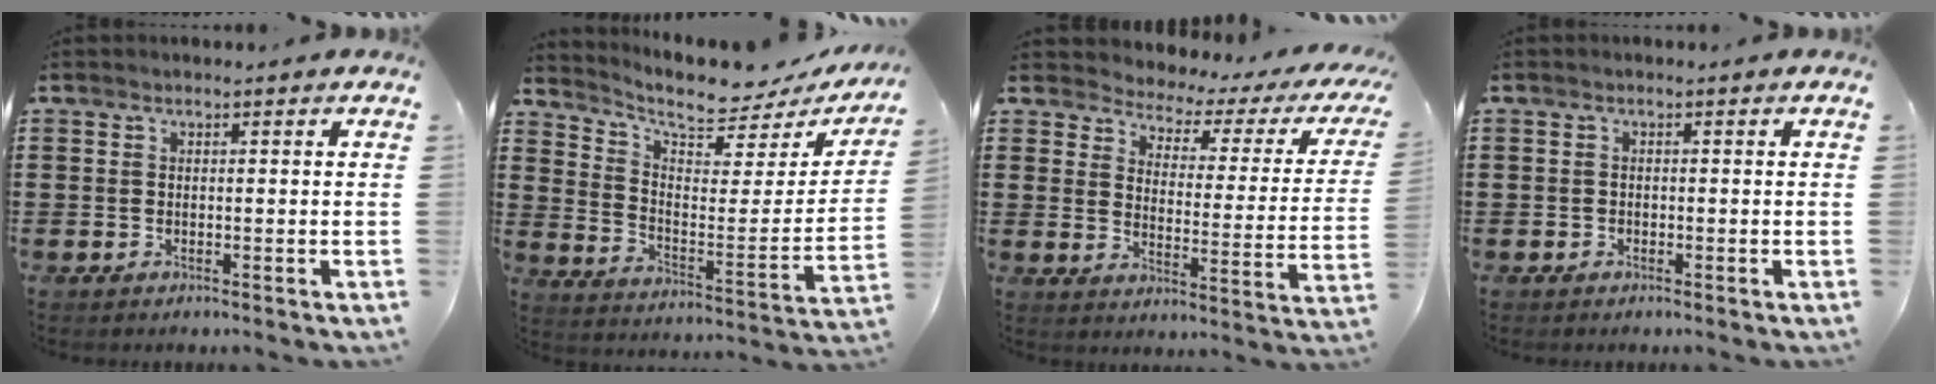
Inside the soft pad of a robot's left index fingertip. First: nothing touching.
{"total": 7.0, "force": [6.3, 1.3, 2.8], "torque": [-0.072, -0.054, 0.103]}
{"total": 2.3, "force": [1.9, 0.9, 1.0], "torque": [-0.039, -0.022, 0.020]}
{"total": 0.5, "force": [-0.5, 0.3, -0.1], "torque": [0.000, 0.001, -0.010]}